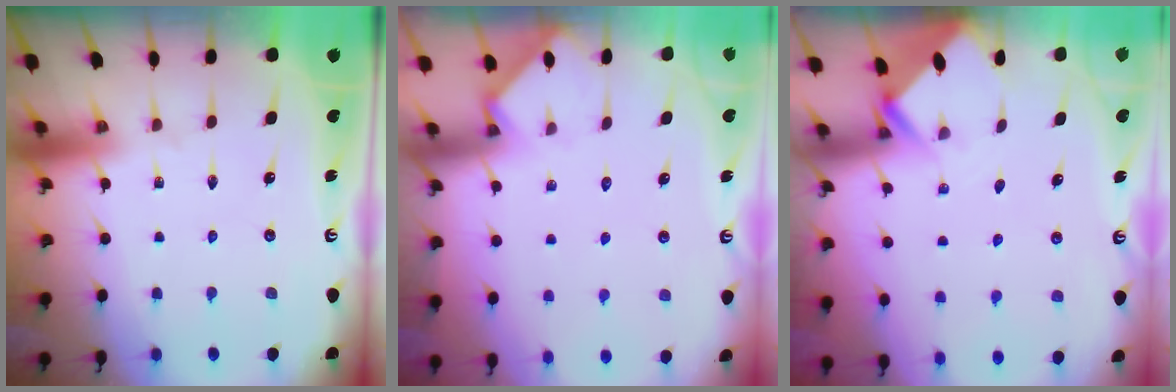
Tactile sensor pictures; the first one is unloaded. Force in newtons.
{"total": 2.6, "press": 2.5, "slide": 0.3}
{"total": 2.5, "press": 2.5, "slide": 0.2}